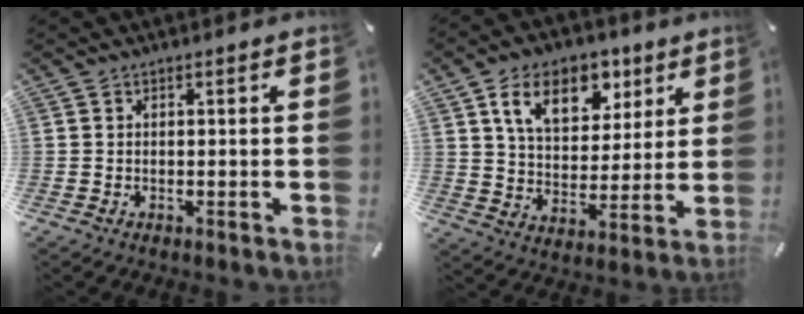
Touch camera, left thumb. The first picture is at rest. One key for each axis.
{"total": 13.5, "fx": 7.5, "fy": 8.8, "fz": 7.1, "tx": -0.118, "ty": -0.022, "tz": 0.133}